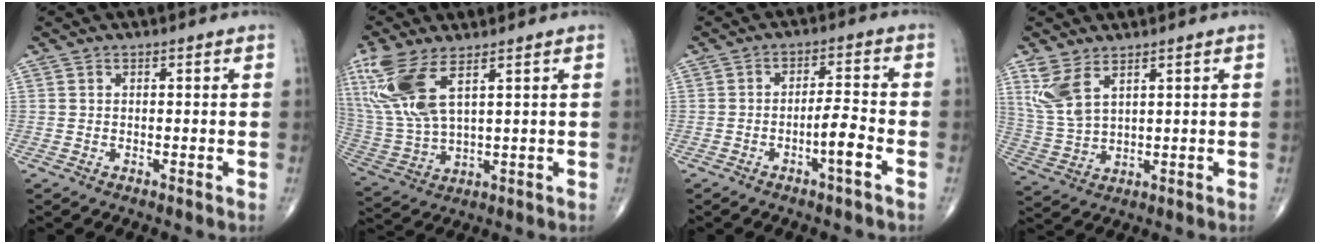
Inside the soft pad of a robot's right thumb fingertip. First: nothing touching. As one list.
[{"total": 14.2, "force": [6.6, 5.3, 11.3], "torque": [-0.270, -0.018, 0.145]}, {"total": 5.2, "force": [-2.4, 0.5, 4.6], "torque": [-0.084, 0.020, -0.042]}, {"total": 7.5, "force": [4.2, 3.3, 5.2], "torque": [-0.115, -0.014, 0.098]}]